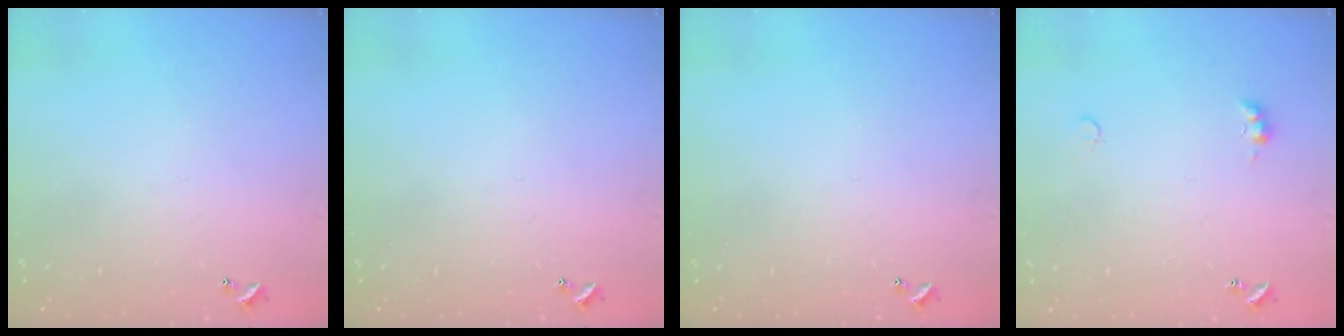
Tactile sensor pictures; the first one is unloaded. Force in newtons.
{"total": 0.0}
{"total": 0.0}
{"total": 3.6, "press": 3.6, "slide": 0.6}